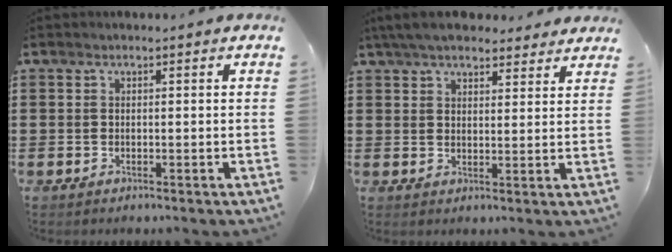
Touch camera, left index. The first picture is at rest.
{"total": 5.7, "force": [5.2, 1.3, 2.0], "torque": [-0.054, -0.009, 0.097]}